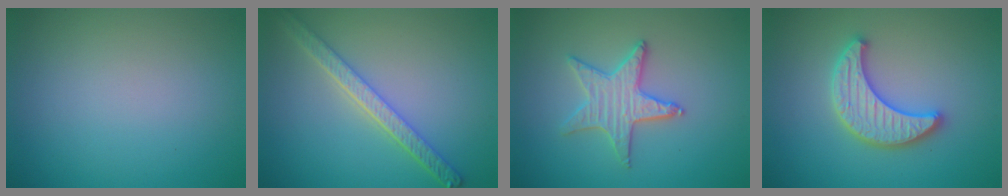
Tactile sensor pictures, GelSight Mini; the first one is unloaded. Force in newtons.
{"total": 4.4, "press": 3.4, "slide": 2.7}
{"total": 3.1, "press": 3.1, "slide": 0.2}
{"total": 4.8, "press": 4.8, "slide": 0.8}